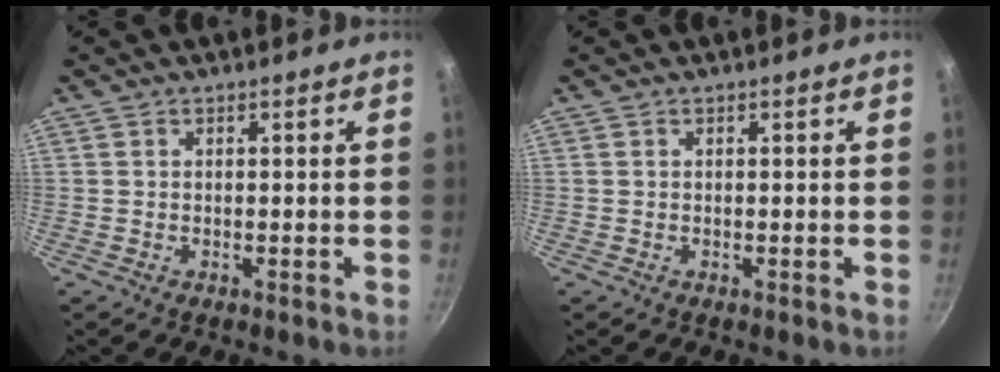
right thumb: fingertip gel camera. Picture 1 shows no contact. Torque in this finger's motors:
{"motor_torque": [-0.02, 0.02, 0.01, -0.01, 0.00]}